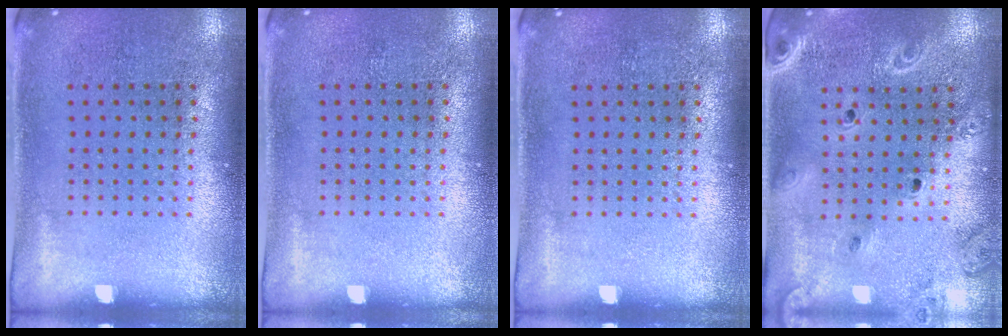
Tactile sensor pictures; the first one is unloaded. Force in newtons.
{"total": 0.0}
{"total": 0.0}
{"total": 2.0, "press": 1.9, "slide": 0.8}